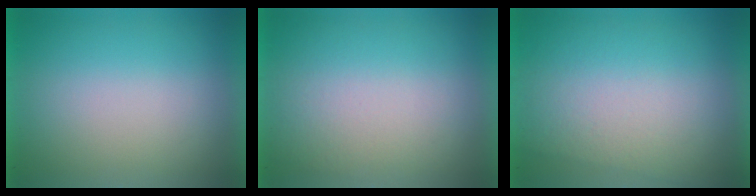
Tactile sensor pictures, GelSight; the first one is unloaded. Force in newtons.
{"total": 1.4}
{"total": 3.1}